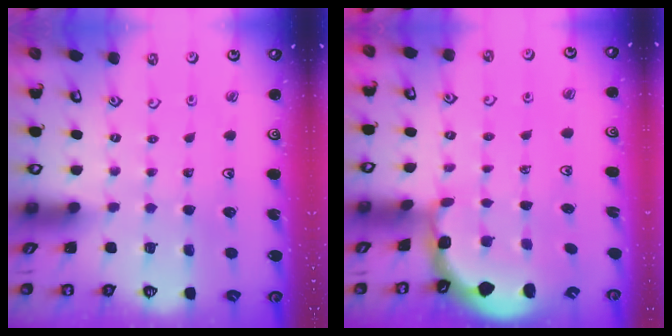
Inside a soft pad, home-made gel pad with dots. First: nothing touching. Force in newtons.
{"total": 1.8, "press": 1.7, "slide": 0.5}